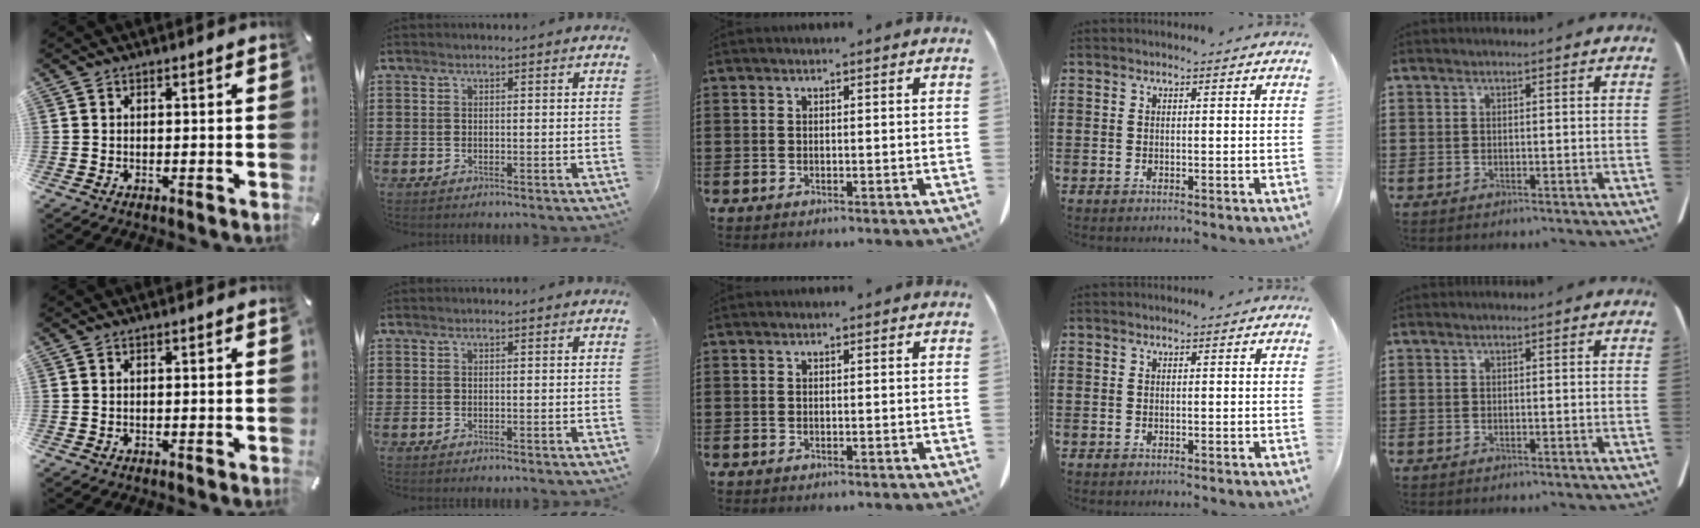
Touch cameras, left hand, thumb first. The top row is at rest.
{}